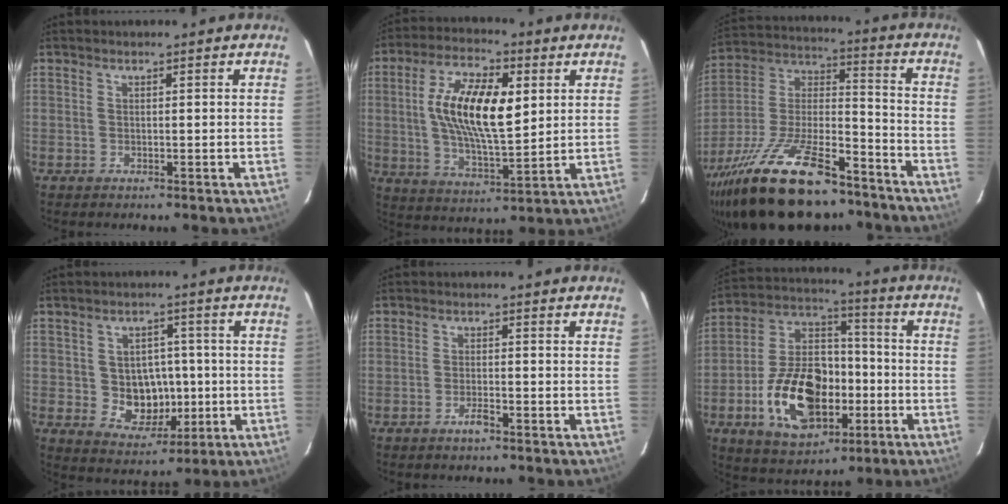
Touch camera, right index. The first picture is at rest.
{"total": 15.1, "force": [3.0, 5.9, 13.6], "torque": [-0.256, 0.009, 0.057]}
{"total": 28.0, "force": [-19.7, 10.0, 17.2], "torque": [-0.337, -0.015, -0.316]}
{"total": 8.6, "force": [-0.9, 7.3, 4.4], "torque": [-0.091, 0.007, 0.003]}
{"total": 2.3, "force": [-1.6, 0.6, 1.5], "torque": [-0.037, 0.001, -0.032]}
{"total": 19.6, "force": [-6.2, 12.0, 14.2], "torque": [-0.292, 0.020, -0.090]}